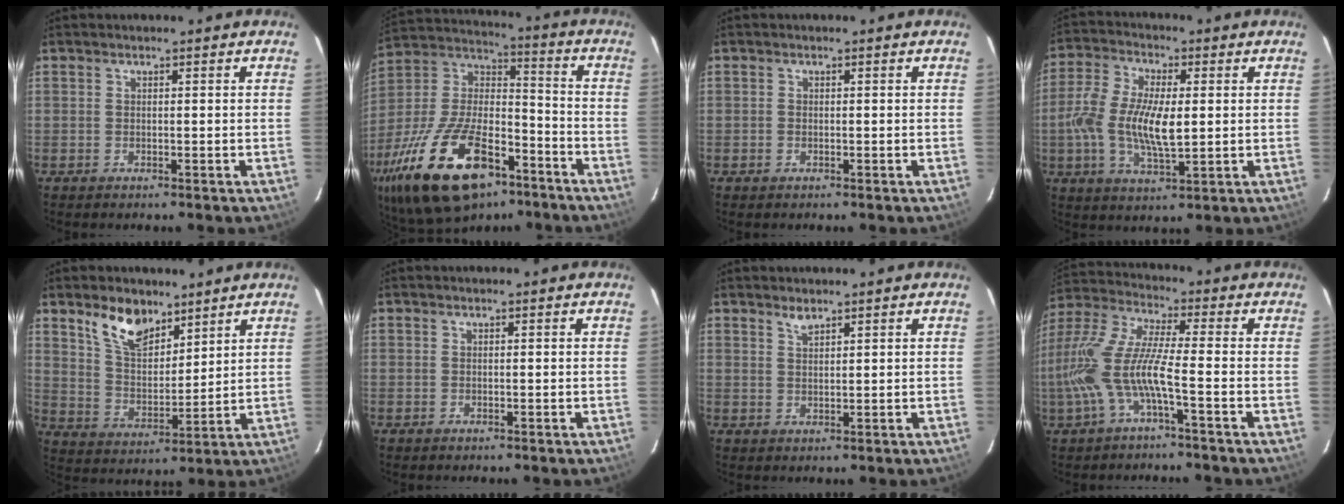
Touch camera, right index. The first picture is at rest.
{"total": 28.1, "force": [-16.0, 13.1, 19.0], "torque": [-0.385, -0.011, -0.266]}
{"total": 0.6, "force": [-0.4, 0.5, 0.1], "torque": [-0.002, 0.001, -0.008]}
{"total": 11.5, "force": [-0.5, 4.5, 10.5], "torque": [-0.220, 0.002, -0.015]}
{"total": 10.2, "force": [7.1, 4.9, 5.4], "torque": [-0.094, 0.008, 0.138]}
{"total": 0.0}
{"total": 1.7, "force": [1.5, 0.4, 0.8], "torque": [-0.012, 0.001, 0.028]}
{"total": 13.6, "force": [-4.5, 1.8, 12.7], "torque": [-0.264, -0.008, -0.091]}